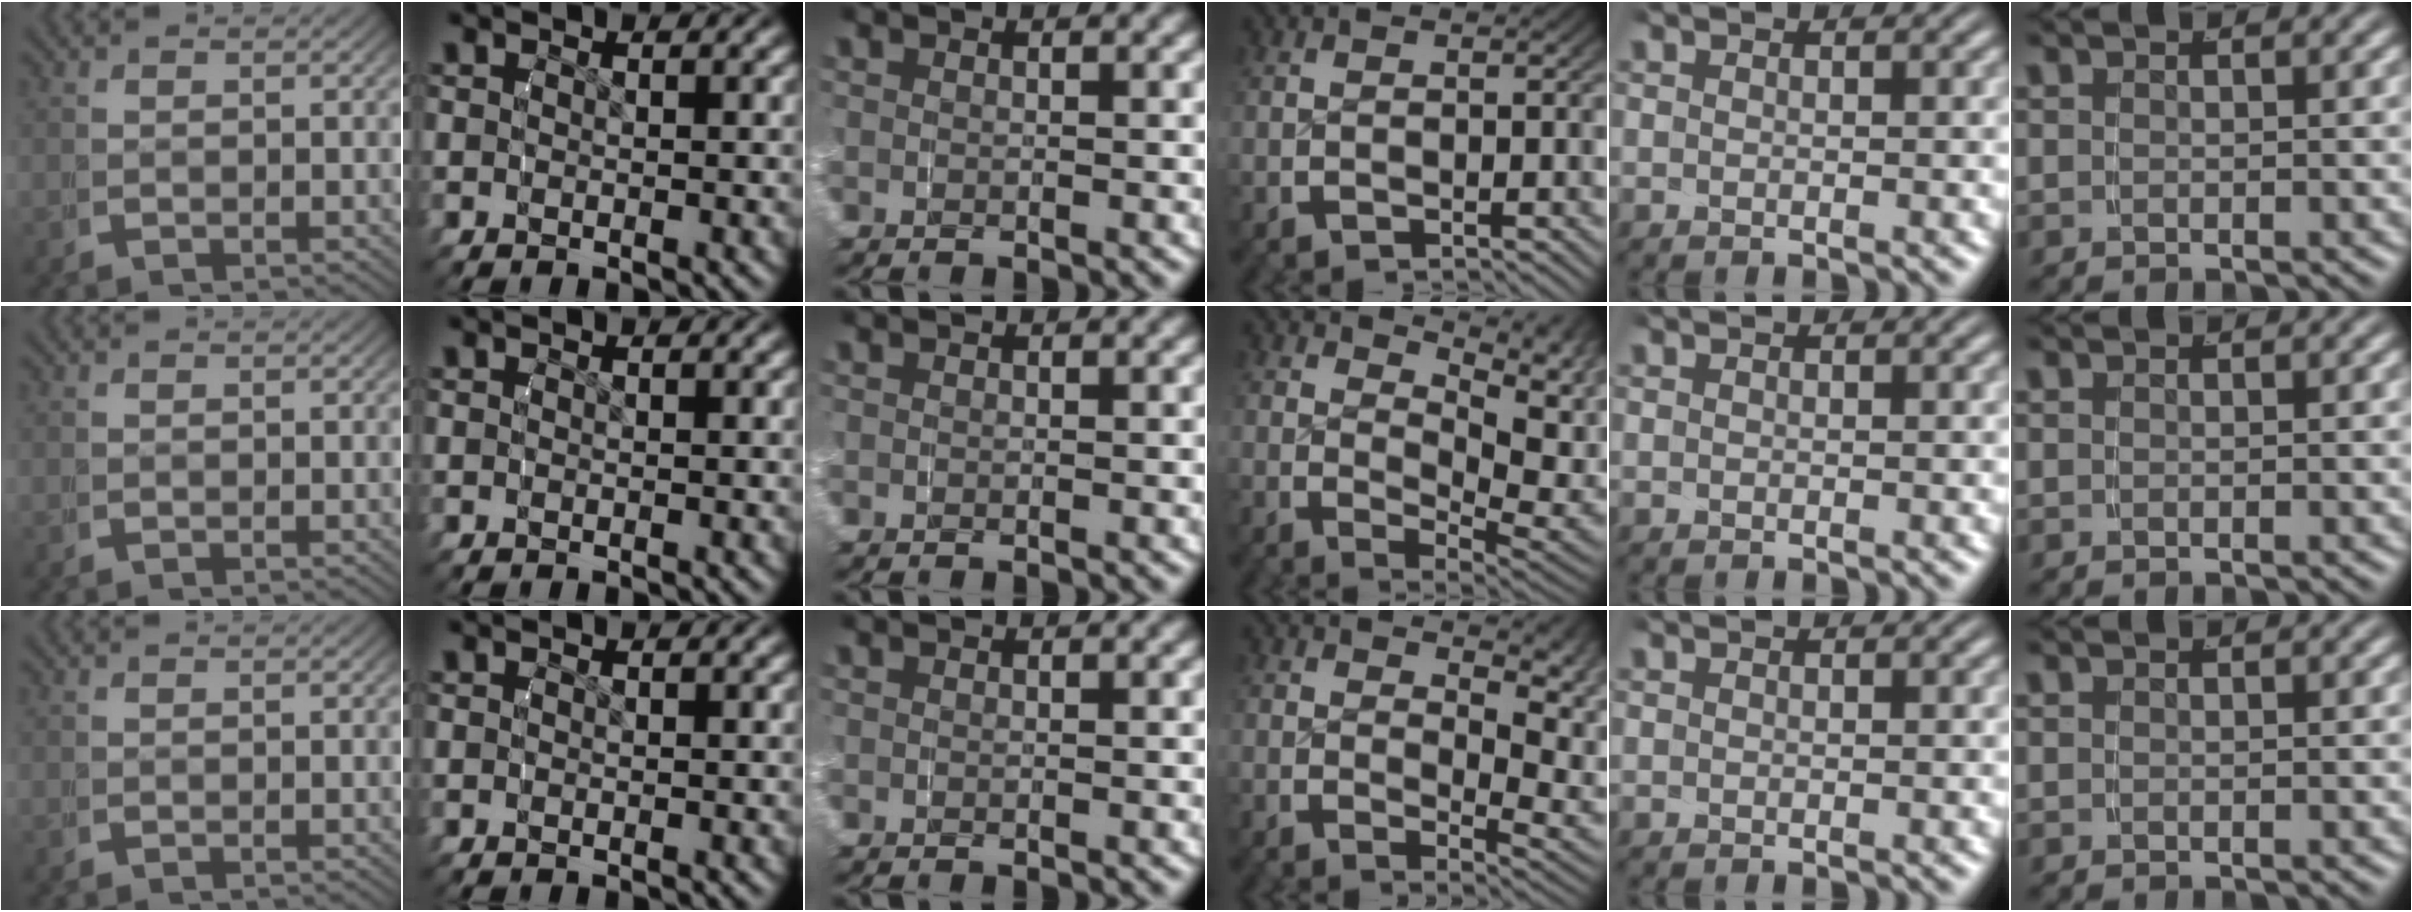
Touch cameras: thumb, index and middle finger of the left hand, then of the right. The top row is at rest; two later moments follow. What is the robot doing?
{"motion": "grasp_and_lifting", "object": "water bottle"}